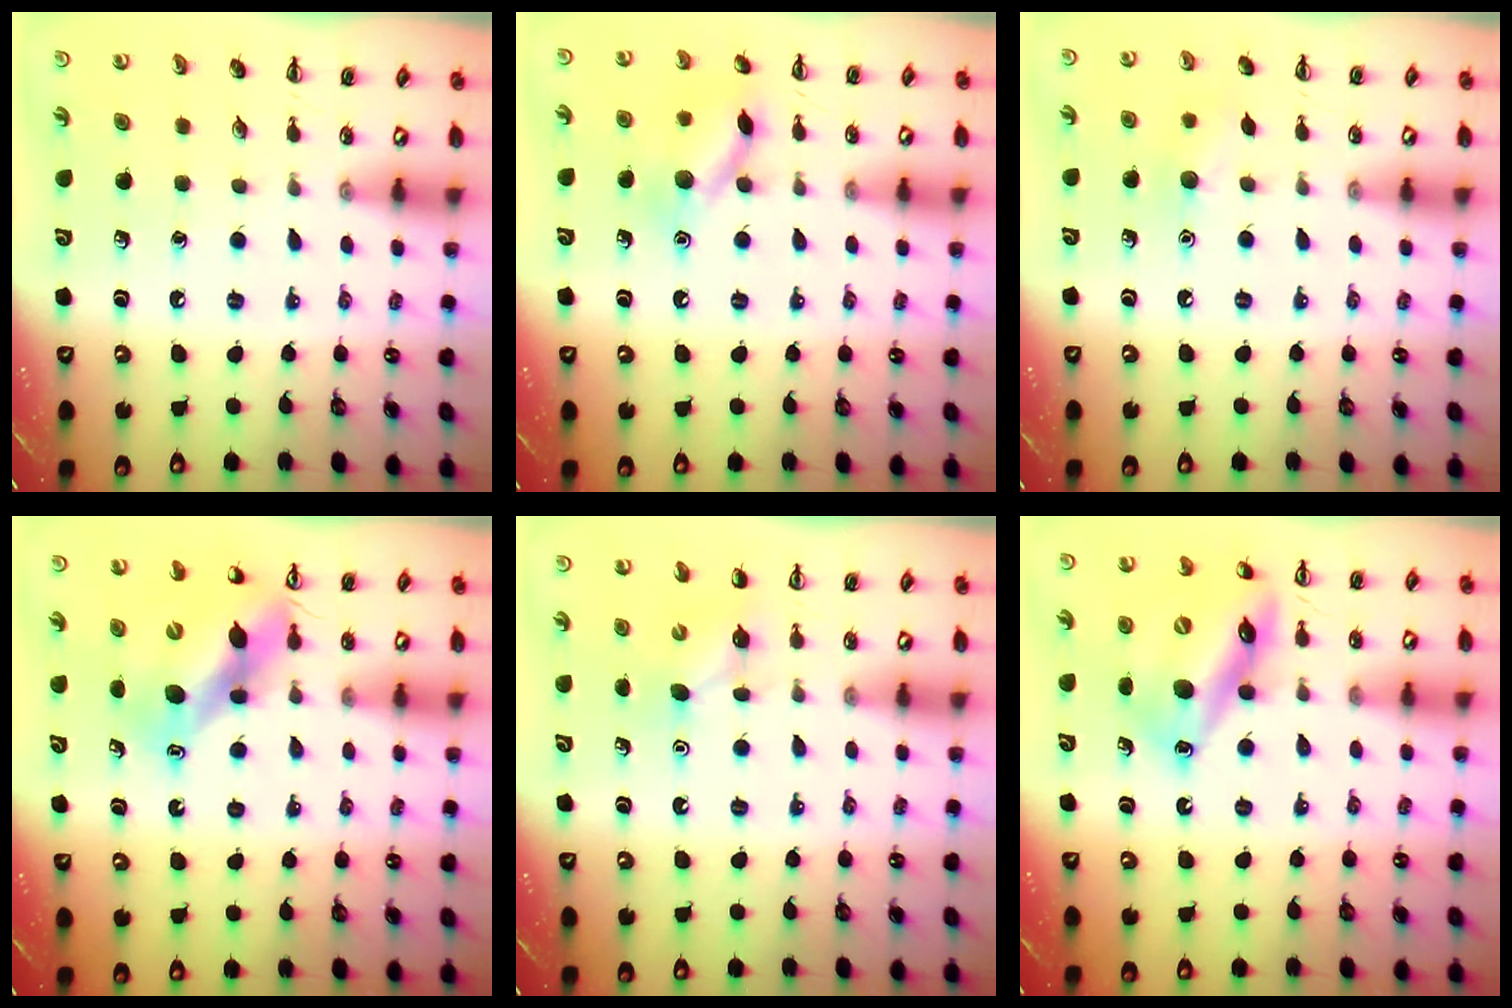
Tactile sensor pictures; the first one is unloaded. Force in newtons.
{"total": 13.0, "press": 13.0, "slide": 0.8}
{"total": 6.2, "press": 6.0, "slide": 1.5}
{"total": 10.7, "press": 10.2, "slide": 3.1}
{"total": 3.8, "press": 3.7, "slide": 0.8}
{"total": 15.0, "press": 14.6, "slide": 3.7}